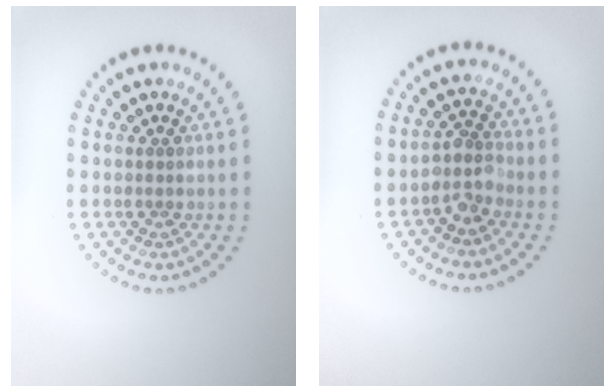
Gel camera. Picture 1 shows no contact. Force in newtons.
{"total": 2.4, "press": 2.0, "slide": 1.4}